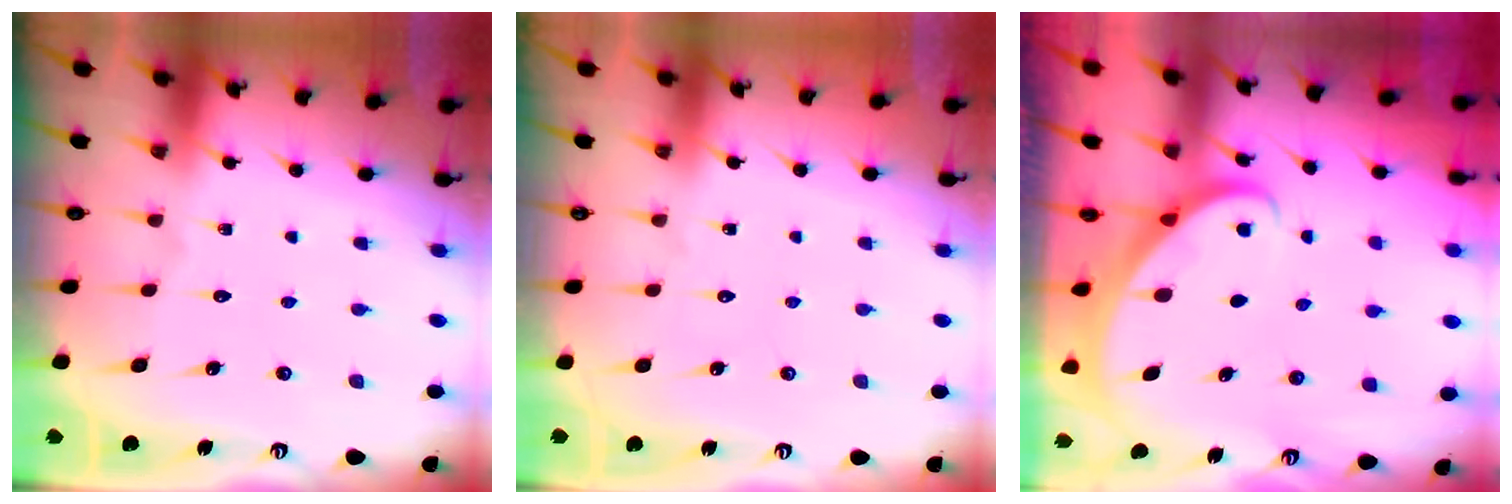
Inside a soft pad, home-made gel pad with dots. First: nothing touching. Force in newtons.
{"total": 0.0}
{"total": 2.8, "press": 2.8, "slide": 0.2}